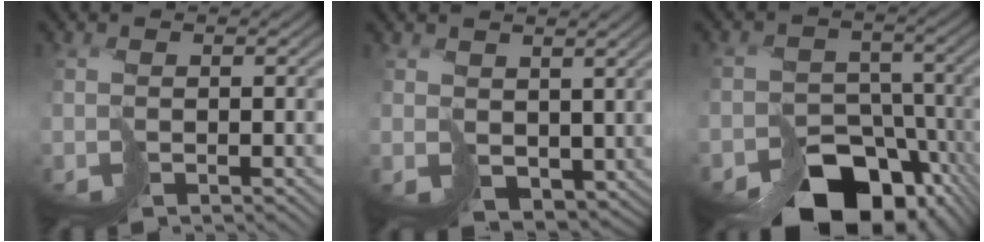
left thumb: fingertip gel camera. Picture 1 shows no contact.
{"total": 4.1, "force": [1.6, 3.0, 2.3], "torque": [-0.063, -0.019, 0.035]}
{"total": 13.1, "force": [-9.4, 7.8, 4.7], "torque": [-0.079, -0.038, -0.123]}